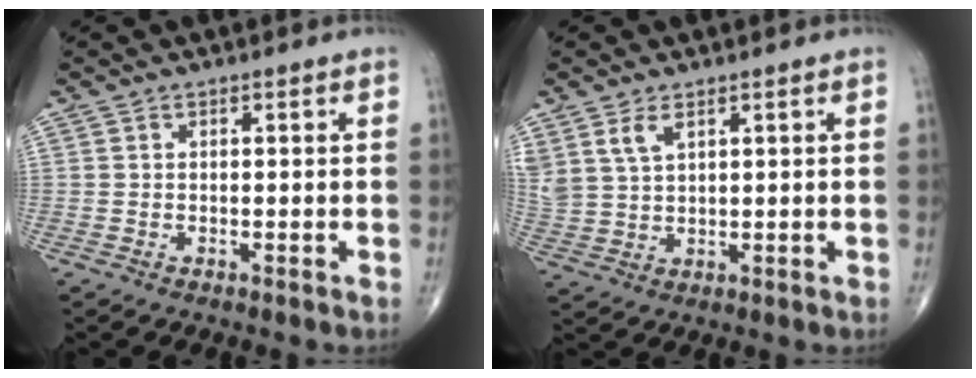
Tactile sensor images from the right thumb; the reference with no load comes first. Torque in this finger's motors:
{"motor_torque": [-0.05, -0.36, 0.51, 0.48, 0.01]}